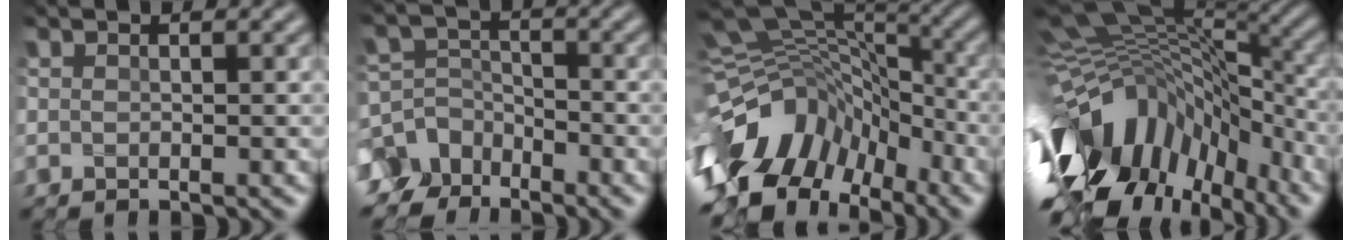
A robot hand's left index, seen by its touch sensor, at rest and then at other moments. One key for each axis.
{"total": 8.8, "fx": -5.8, "fy": 6.2, "fz": 2.5, "tx": -0.058, "ty": -0.020, "tz": -0.110}
{"total": 13.8, "fx": -7.3, "fy": 8.2, "fz": 8.4, "tx": -0.169, "ty": 0.010, "tz": -0.112}
{"total": 14.5, "fx": -5.6, "fy": 7.6, "fz": 11.1, "tx": -0.228, "ty": 0.005, "tz": -0.095}